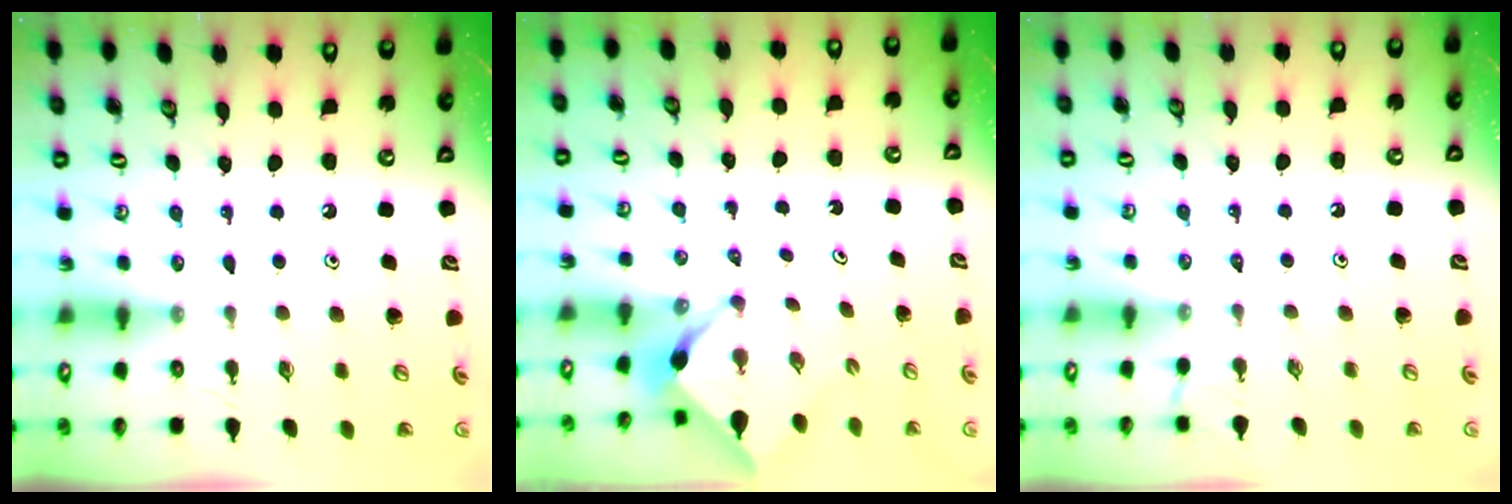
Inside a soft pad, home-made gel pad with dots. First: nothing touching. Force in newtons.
{"total": 2.5, "press": 2.5, "slide": 0.2}
{"total": 1.8, "press": 1.8, "slide": 0.3}